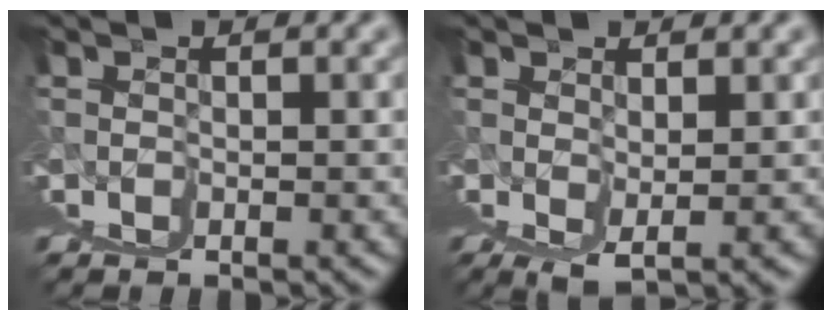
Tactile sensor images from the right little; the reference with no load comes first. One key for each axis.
{"total": 3.6, "fx": 2.9, "fy": -1.8, "fz": 1.1, "tx": -0.002, "ty": 0.015, "tz": 0.051}